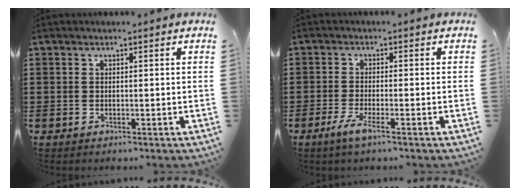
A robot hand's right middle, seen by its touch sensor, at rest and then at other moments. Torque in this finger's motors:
{"motor_torque": [0.85, 0.45, 0.02, 0.08]}